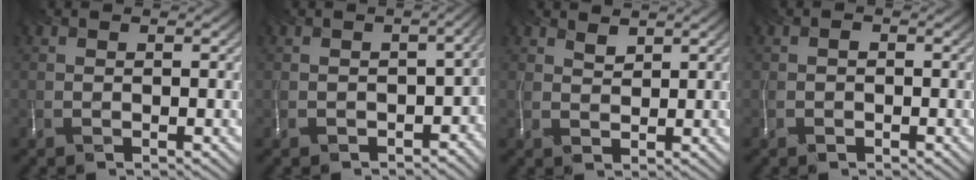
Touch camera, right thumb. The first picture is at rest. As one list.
[{"total": 6.1, "force": [-3.3, 3.8, 3.4], "torque": [-0.042, -0.035, -0.047]}, {"total": 1.6, "force": [1.4, 0.6, -0.3], "torque": [-0.003, -0.003, 0.039]}, {"total": 1.1, "force": [-0.7, 0.9, 0.0], "torque": [-0.001, -0.005, -0.010]}]